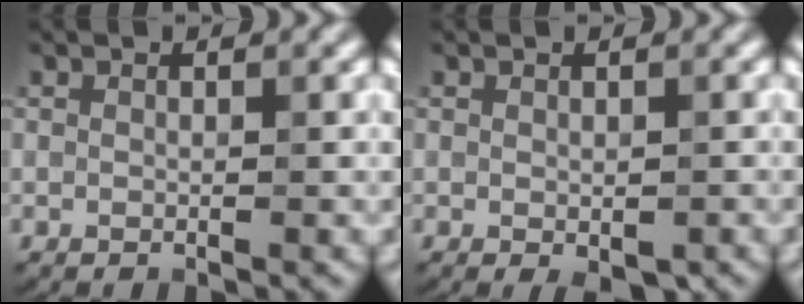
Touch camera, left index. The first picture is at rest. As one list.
[{"total": 1.3, "force": [-0.7, 0.6, 0.9], "torque": [-0.018, -0.007, -0.003]}]